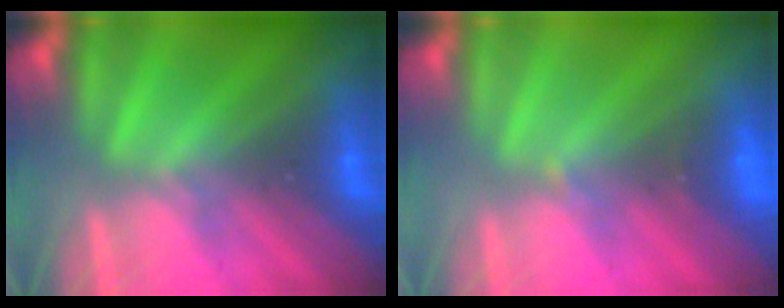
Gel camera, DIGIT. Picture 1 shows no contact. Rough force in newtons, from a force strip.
{"total": 1.5}